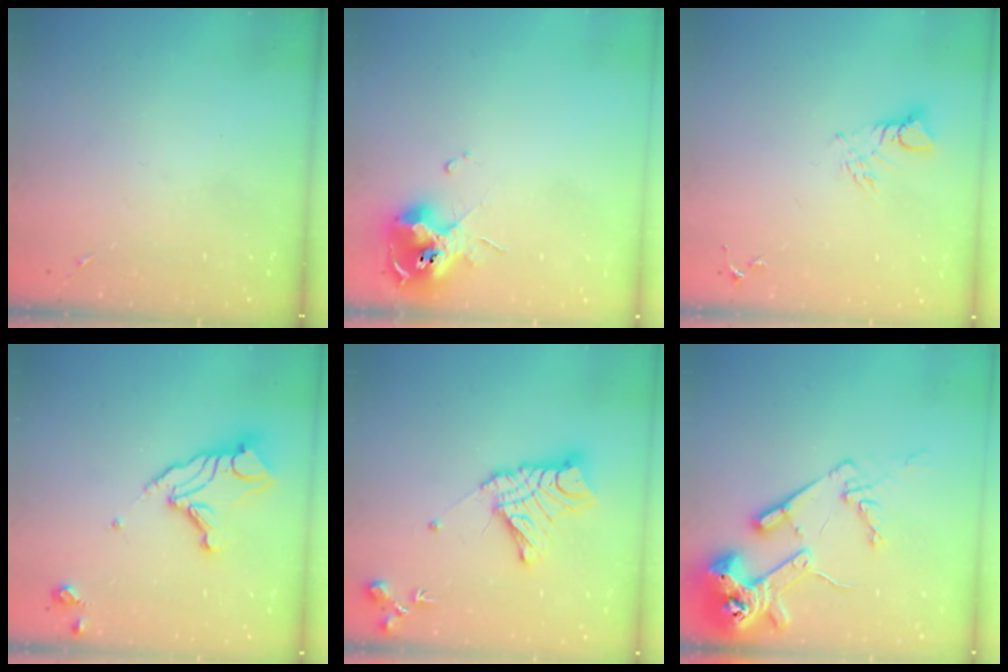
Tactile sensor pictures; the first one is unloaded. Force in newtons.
{"total": 11.5, "press": 11.4, "slide": 1.8}
{"total": 5.3, "press": 5.2, "slide": 0.4}
{"total": 14.3, "press": 14.3, "slide": 1.0}
{"total": 15.8, "press": 15.7, "slide": 1.4}
{"total": 16.9, "press": 16.8, "slide": 1.8}